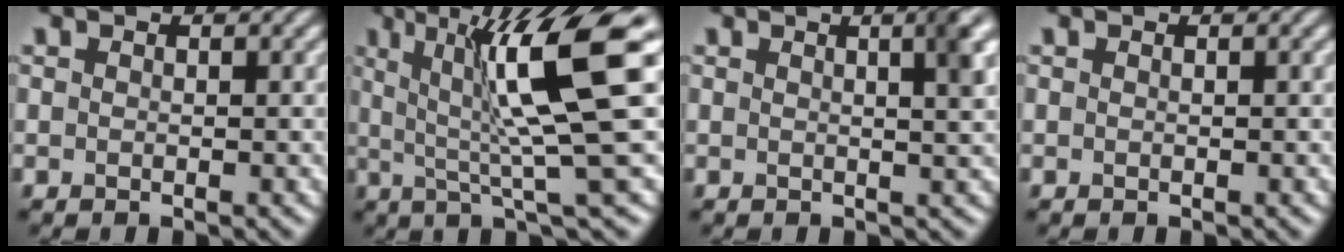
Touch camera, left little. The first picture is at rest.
{"total": 11.8, "force": [2.8, 1.8, 11.3], "torque": [-0.167, 0.005, 0.047]}
{"total": 4.3, "force": [1.4, 1.3, 3.8], "torque": [-0.028, 0.017, 0.009]}
{"total": 0.0}